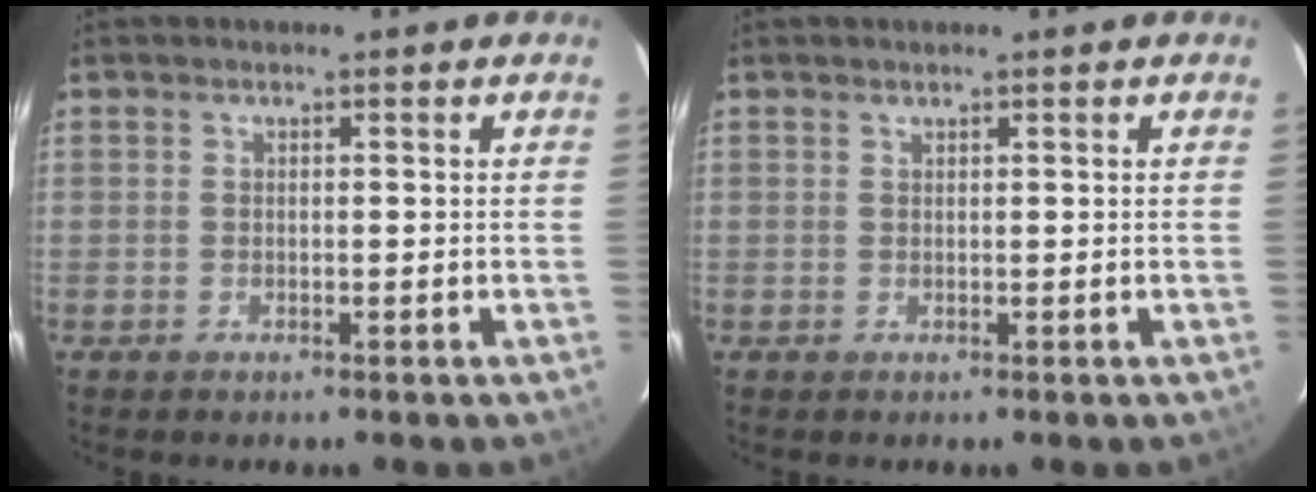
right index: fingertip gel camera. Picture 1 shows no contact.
{"total": 0.0}